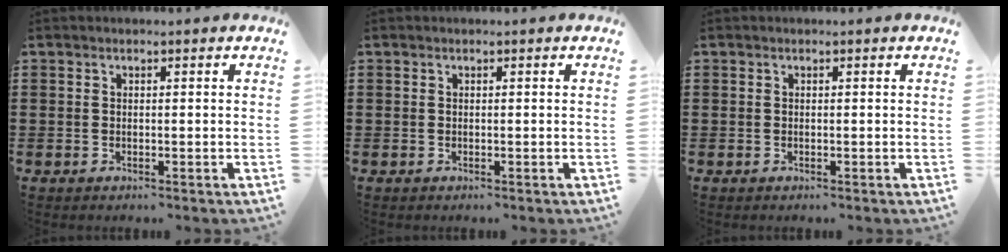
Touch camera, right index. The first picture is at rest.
{"total": 0.0}
{"total": 0.0}